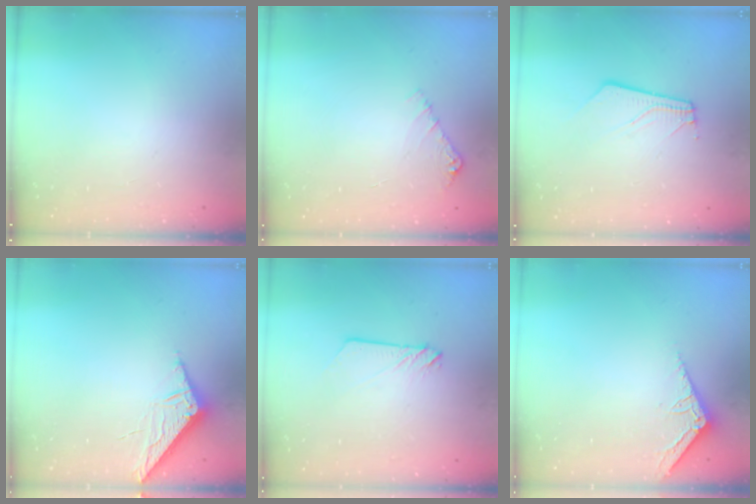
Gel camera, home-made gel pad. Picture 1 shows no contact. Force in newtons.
{"total": 4.3, "press": 4.3, "slide": 0.5}
{"total": 3.7, "press": 3.7, "slide": 0.2}
{"total": 6.6, "press": 6.6, "slide": 0.1}
{"total": 2.4, "press": 2.4, "slide": 0.2}
{"total": 3.6, "press": 3.6, "slide": 0.4}